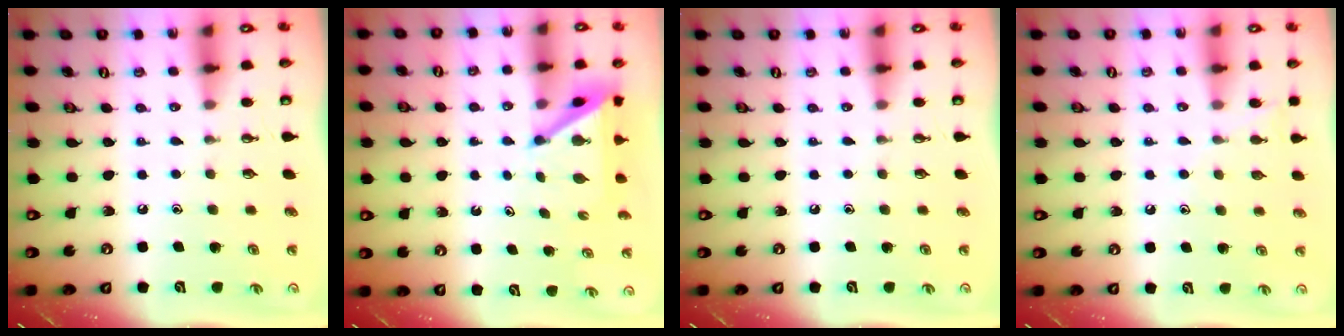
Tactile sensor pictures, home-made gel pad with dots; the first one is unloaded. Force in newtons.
{"total": 4.9, "press": 4.9, "slide": 0.1}
{"total": 0.0}
{"total": 7.1, "press": 7.0, "slide": 0.8}